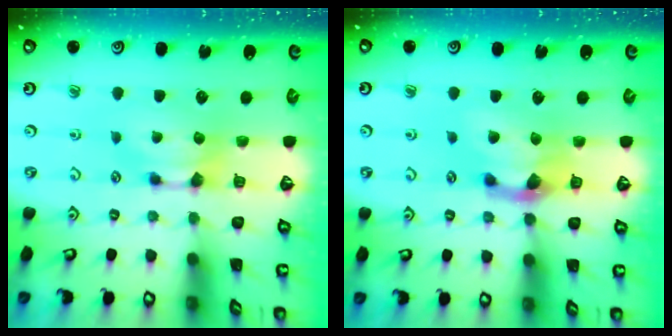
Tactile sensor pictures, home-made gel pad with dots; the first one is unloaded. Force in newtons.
{"total": 2.8, "press": 2.3, "slide": 1.7}